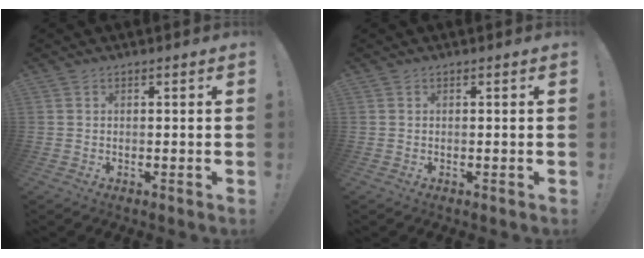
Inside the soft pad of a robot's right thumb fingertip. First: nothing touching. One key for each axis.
{"total": 0.0}